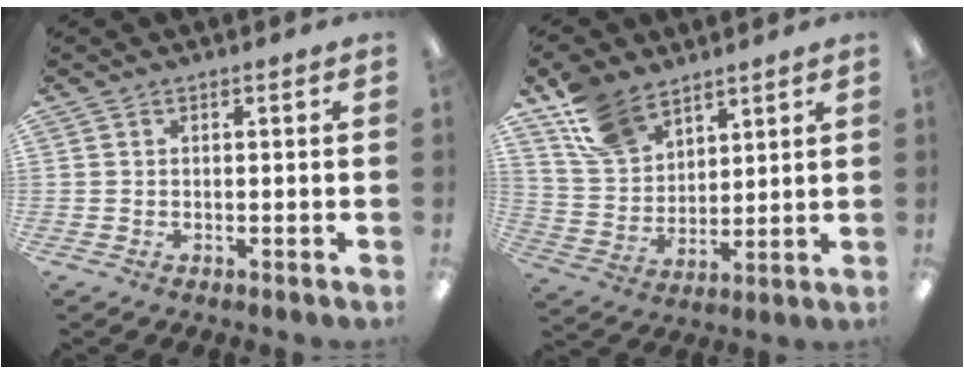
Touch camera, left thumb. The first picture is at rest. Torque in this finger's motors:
{"motor_torque": [0.38, 0.09, 0.13, -0.13, 0.16]}